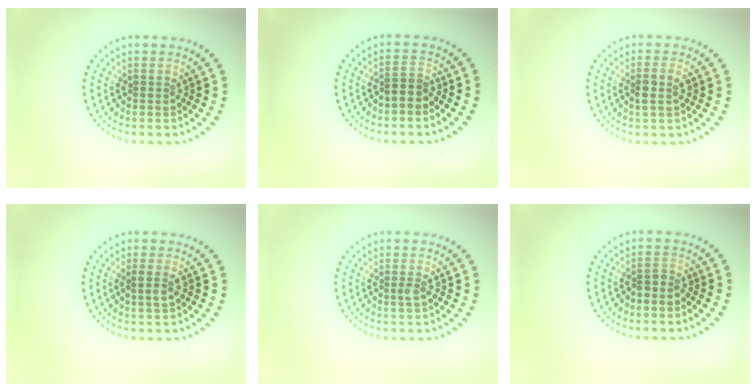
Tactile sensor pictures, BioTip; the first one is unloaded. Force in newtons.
{"total": 1.3, "press": 1.0, "slide": 0.9}
{"total": 1.8, "press": 1.6, "slide": 0.9}
{"total": 1.3, "press": 1.1, "slide": 0.7}
{"total": 0.7, "press": 0.5, "slide": 0.5}
{"total": 1.0, "press": 0.7, "slide": 0.7}